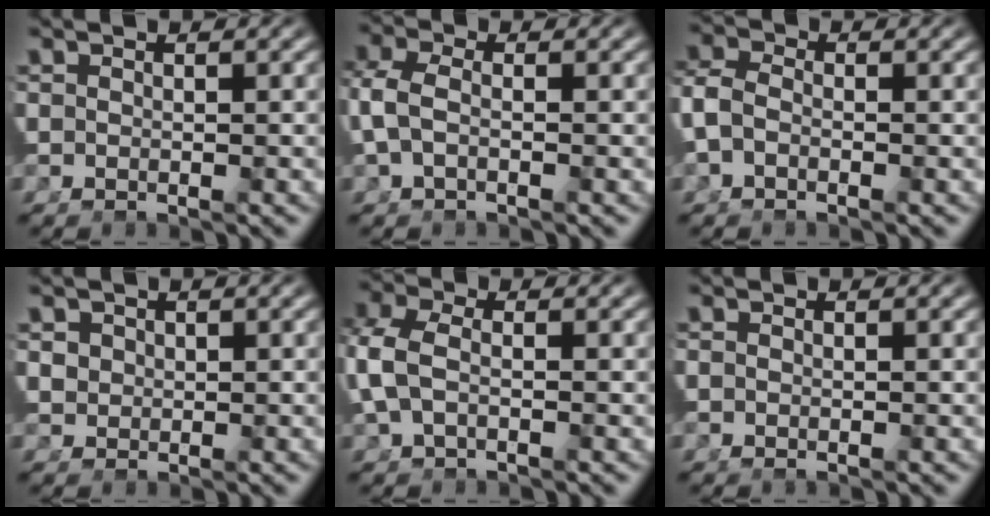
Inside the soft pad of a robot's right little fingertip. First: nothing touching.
{"total": 3.3, "force": [0.0, 2.5, 2.2], "torque": [-0.063, 0.003, -0.004]}
{"total": 3.7, "force": [-0.3, 3.2, 1.9], "torque": [-0.052, 0.003, -0.014]}
{"total": 1.4, "force": [0.4, 1.3, 0.2], "torque": [-0.006, -0.002, 0.012]}
{"total": 3.9, "force": [0.0, 3.1, 2.5], "torque": [-0.076, 0.000, 0.000]}
{"total": 0.6, "force": [-0.2, 0.5, 0.2], "torque": [-0.008, -0.003, -0.003]}